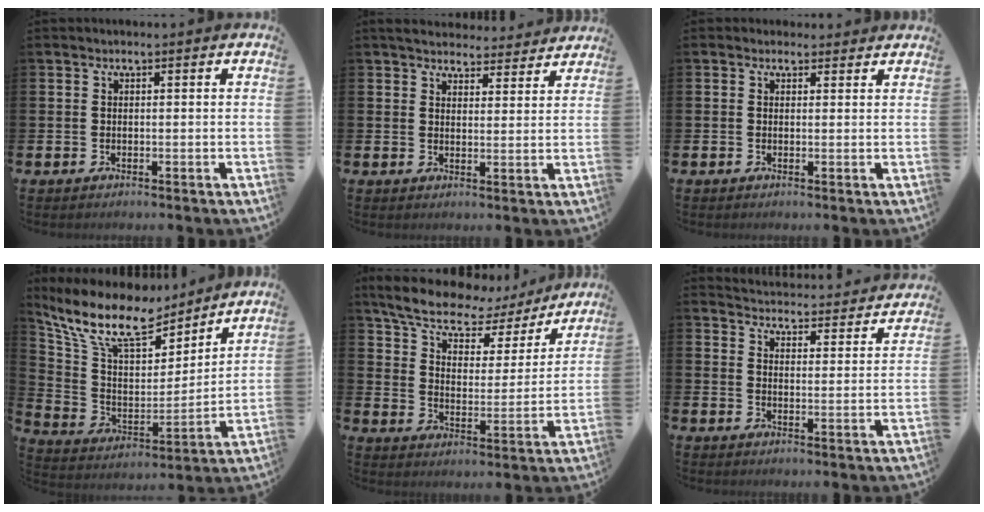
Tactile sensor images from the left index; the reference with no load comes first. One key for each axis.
{"total": 4.4, "fx": 4.3, "fy": 1.0, "fz": 0.3, "tx": -0.018, "ty": -0.024, "tz": 0.078}
{"total": 1.3, "fx": 1.0, "fy": 0.8, "fz": 0.1, "tx": 0.004, "ty": 0.005, "tz": 0.017}
{"total": 12.5, "fx": 10.5, "fy": 4.4, "fz": 5.3, "tx": -0.151, "ty": -0.060, "tz": 0.184}
{"total": 9.0, "fx": 7.5, "fy": 3.2, "fz": 3.7, "tx": -0.096, "ty": -0.048, "tz": 0.127}
{"total": 4.4, "fx": 4.4, "fy": 0.4, "fz": 0.0, "tx": -0.018, "ty": -0.042, "tz": 0.074}